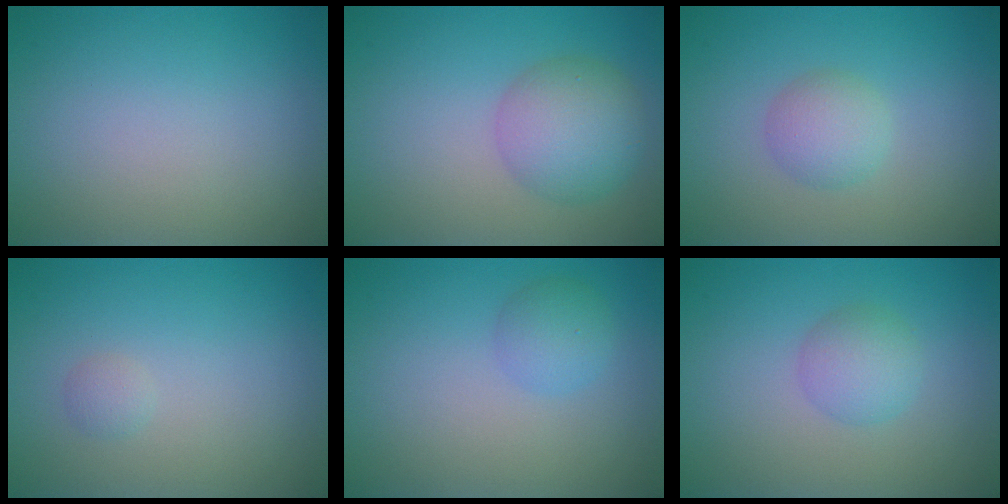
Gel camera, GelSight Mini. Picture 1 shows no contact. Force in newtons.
{"total": 4.9, "press": 4.9, "slide": 0.1}
{"total": 2.4, "press": 2.4, "slide": 0.1}
{"total": 0.7, "press": 0.7, "slide": 0.0}
{"total": 2.0, "press": 2.0, "slide": 0.1}
{"total": 2.5, "press": 2.5, "slide": 0.1}